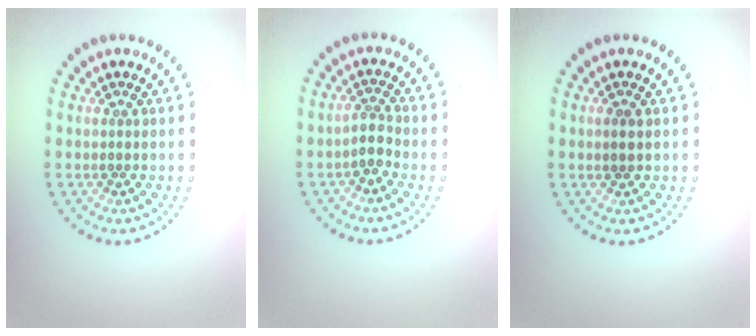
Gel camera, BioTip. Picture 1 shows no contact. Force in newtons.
{"total": 1.7, "press": 1.3, "slide": 1.1}
{"total": 1.0, "press": 1.0, "slide": 0.1}